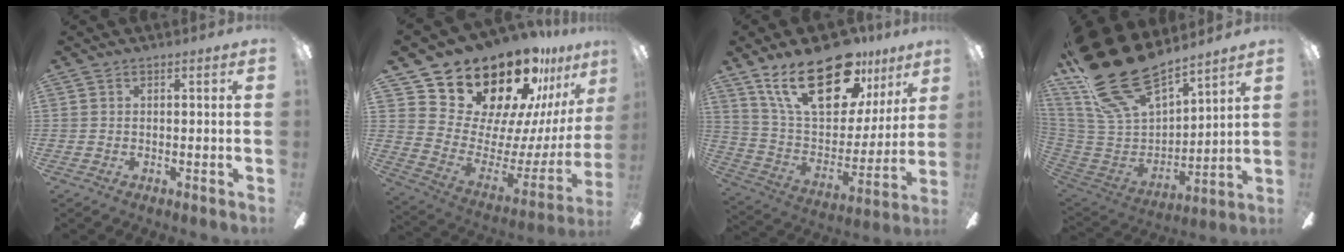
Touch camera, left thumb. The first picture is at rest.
{"total": 23.4, "force": [19.2, 9.7, 9.2], "torque": [-0.144, -0.155, 0.349]}
{"total": 25.9, "force": [16.5, 11.8, 16.2], "torque": [-0.286, -0.093, 0.288]}
{"total": 25.8, "force": [20.6, 10.1, 11.8], "torque": [-0.241, -0.128, 0.377]}